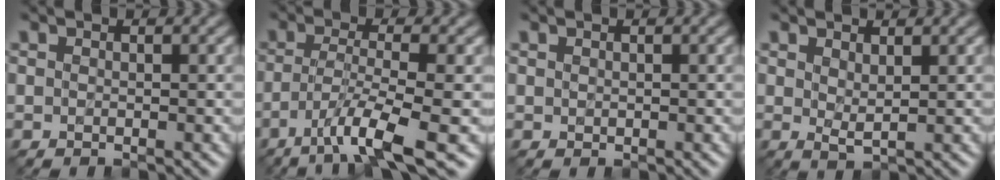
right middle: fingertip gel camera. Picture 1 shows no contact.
{"total": 5.0, "force": [-3.0, -0.2, 4.0], "torque": [-0.076, -0.001, -0.061]}
{"total": 0.0}
{"total": 1.0, "force": [0.7, 0.1, 0.7], "torque": [-0.018, -0.004, 0.017]}